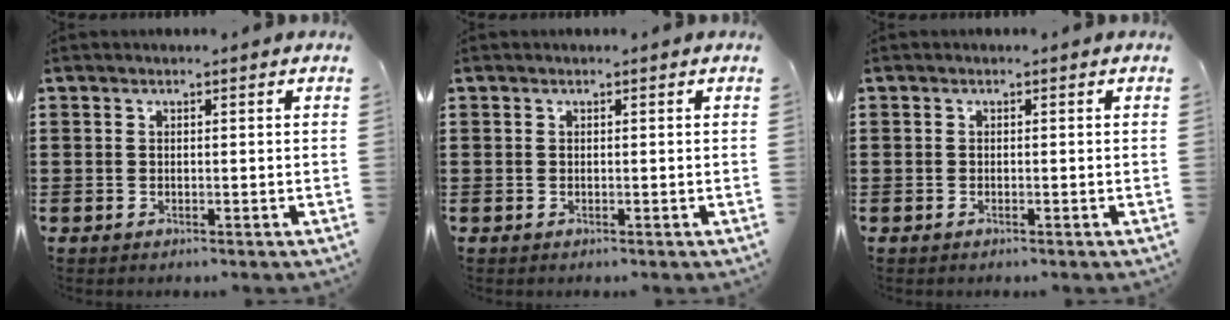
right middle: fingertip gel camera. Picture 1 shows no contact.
{"total": 0.0}
{"total": 0.0}